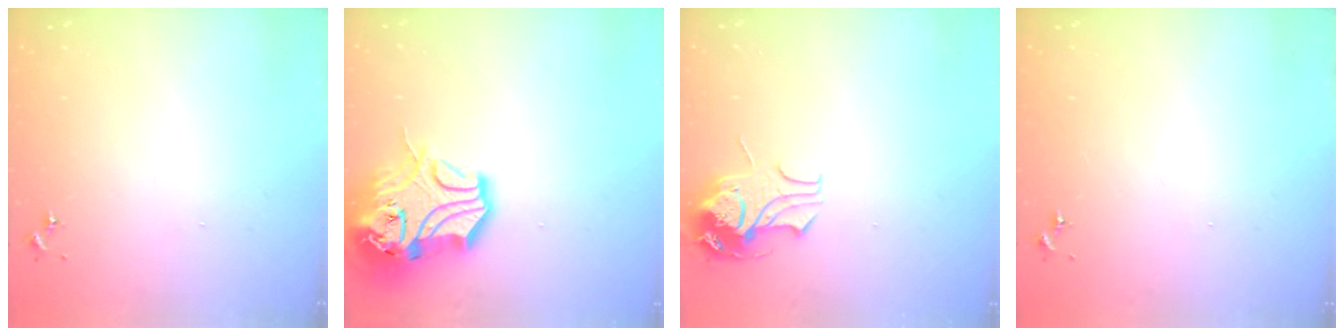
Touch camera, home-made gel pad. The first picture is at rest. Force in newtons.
{"total": 16.7, "press": 16.5, "slide": 2.4}
{"total": 11.0, "press": 10.9, "slide": 1.1}
{"total": 0.0}